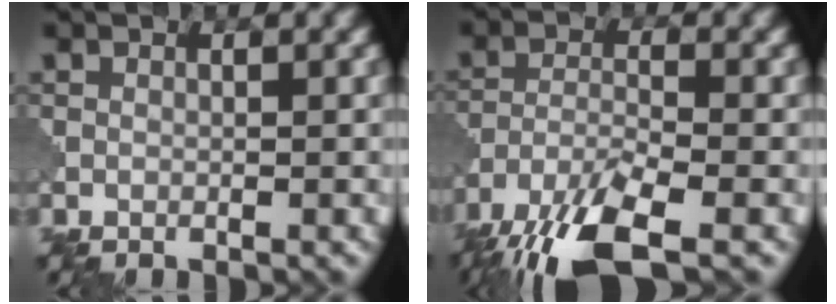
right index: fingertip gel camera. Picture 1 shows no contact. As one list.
[{"total": 8.4, "force": [-6.0, 2.1, 5.4], "torque": [-0.108, -0.012, -0.121]}]